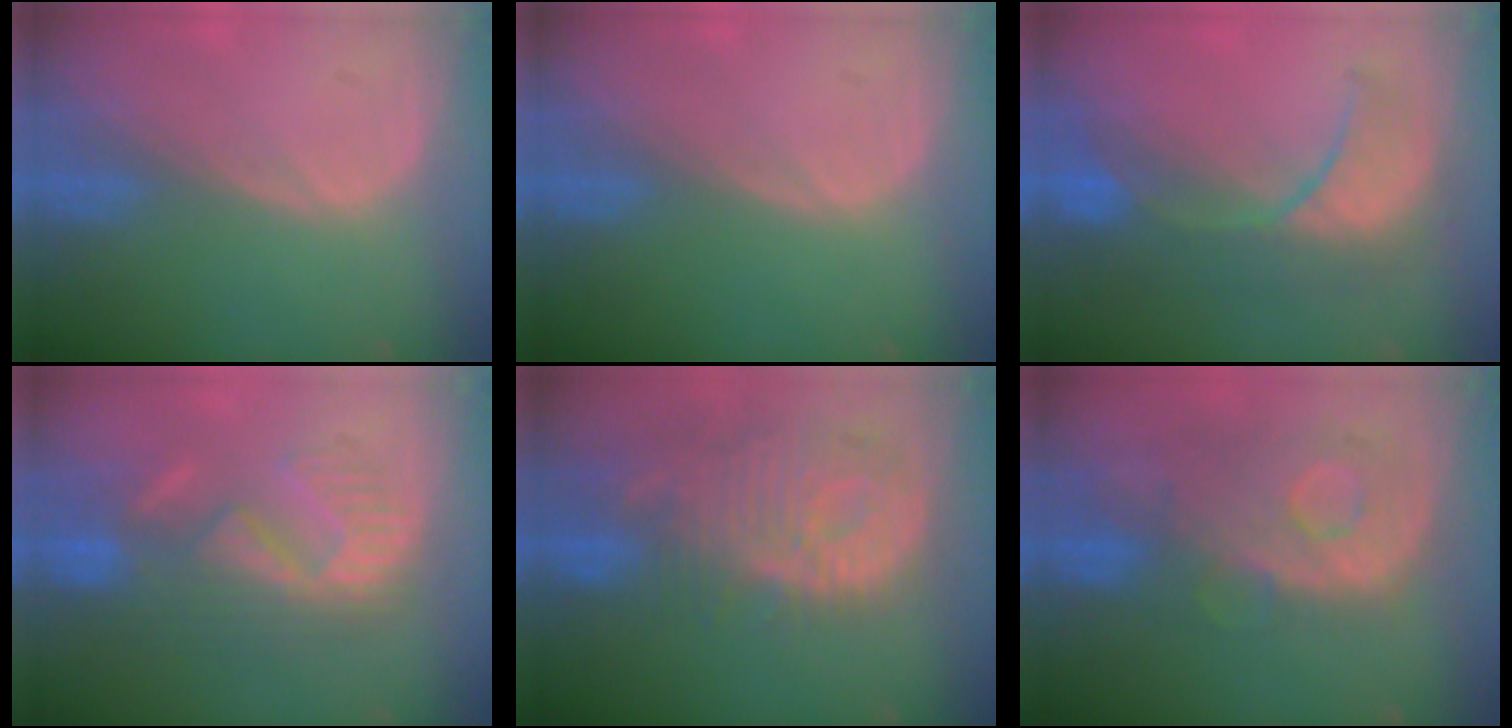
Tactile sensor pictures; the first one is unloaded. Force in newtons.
{"total": 0.0}
{"total": 10.0, "press": 9.1, "slide": 4.2}
{"total": 10.5, "press": 9.6, "slide": 4.1}
{"total": 13.1, "press": 11.5, "slide": 6.4}
{"total": 10.7, "press": 9.5, "slide": 4.8}